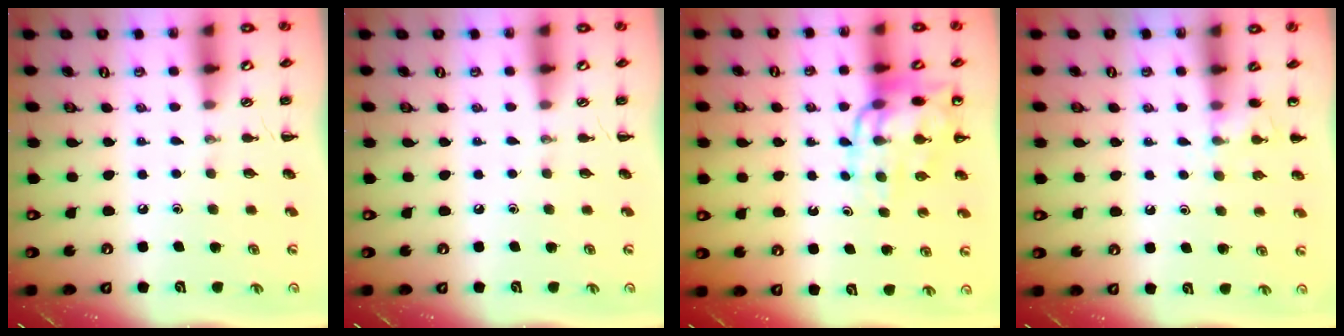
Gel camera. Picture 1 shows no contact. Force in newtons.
{"total": 0.0}
{"total": 12.9, "press": 12.5, "slide": 3.1}
{"total": 5.8, "press": 5.5, "slide": 1.9}